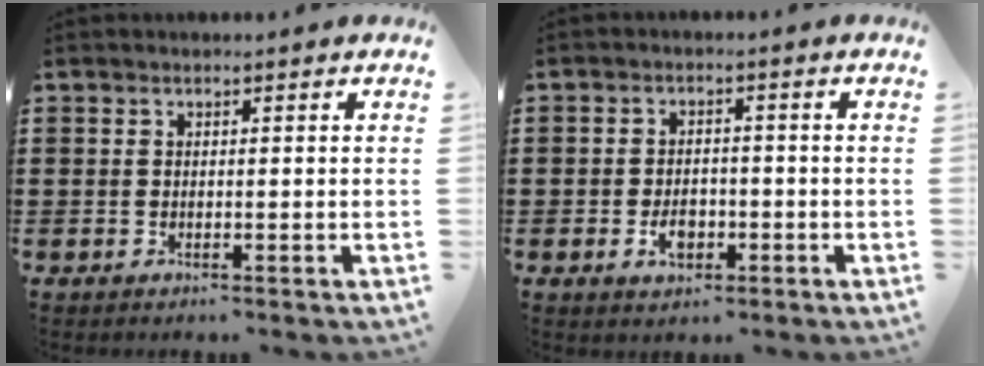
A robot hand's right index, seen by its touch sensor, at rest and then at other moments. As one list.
[{"total": 3.3, "force": [-1.2, 2.1, 2.3], "torque": [-0.043, 0.003, -0.020]}]